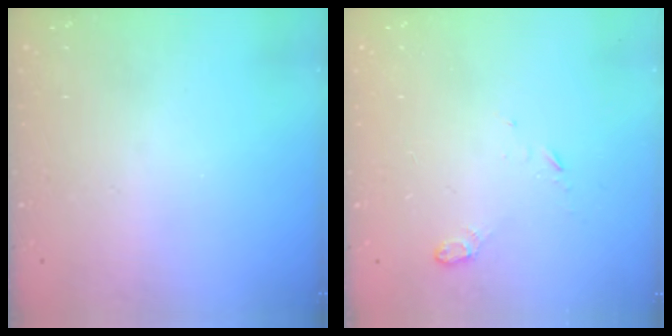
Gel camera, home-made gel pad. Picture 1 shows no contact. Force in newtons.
{"total": 3.4, "press": 3.3, "slide": 0.8}